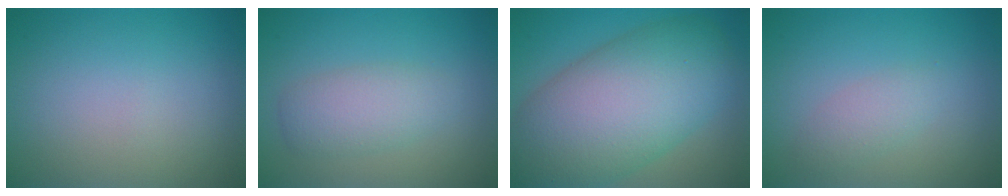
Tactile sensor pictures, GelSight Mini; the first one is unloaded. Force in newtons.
{"total": 3.2, "press": 3.2, "slide": 0.1}
{"total": 13.0, "press": 12.9, "slide": 0.8}
{"total": 1.9, "press": 1.9, "slide": 0.0}